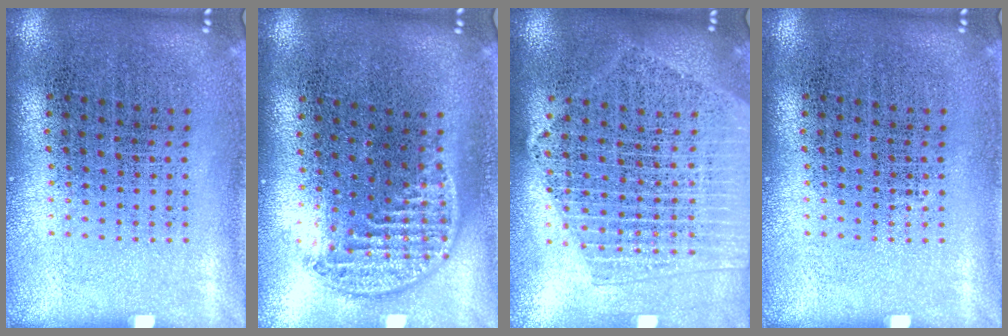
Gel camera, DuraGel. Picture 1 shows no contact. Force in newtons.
{"total": 1.3, "press": 1.1, "slide": 0.7}
{"total": 2.1, "press": 1.9, "slide": 0.9}
{"total": 0.0}